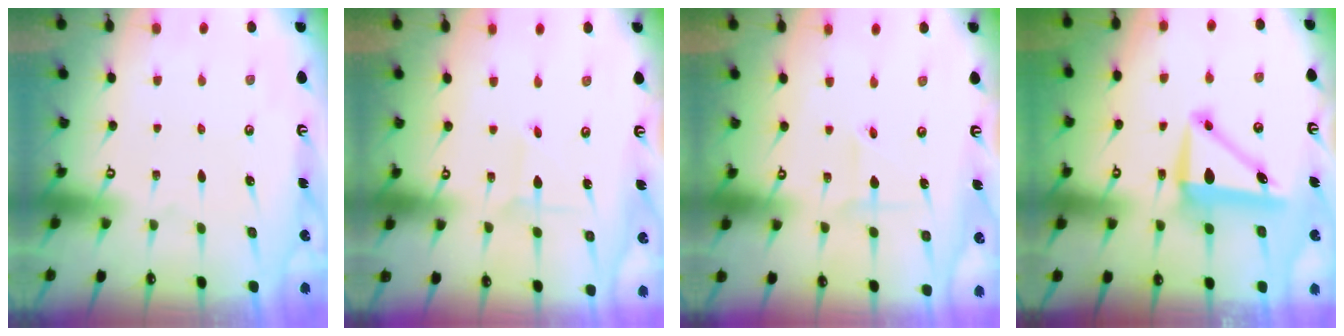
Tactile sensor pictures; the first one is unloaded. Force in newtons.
{"total": 2.0, "press": 2.0, "slide": 0.2}
{"total": 2.3, "press": 2.3, "slide": 0.4}
{"total": 8.7, "press": 8.5, "slide": 1.6}